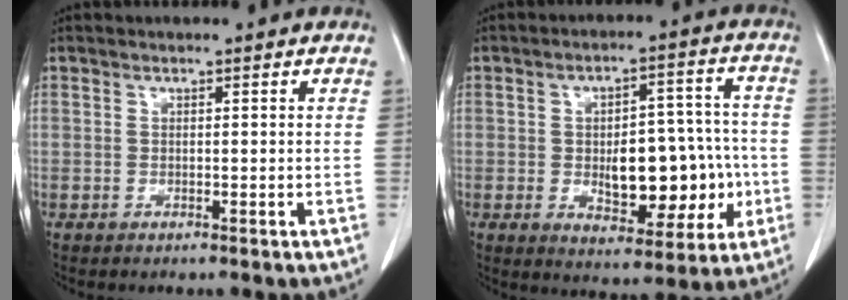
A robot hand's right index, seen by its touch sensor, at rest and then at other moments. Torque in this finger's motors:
{"motor_torque": [0.45, 0.00, 0.22, 0.08]}